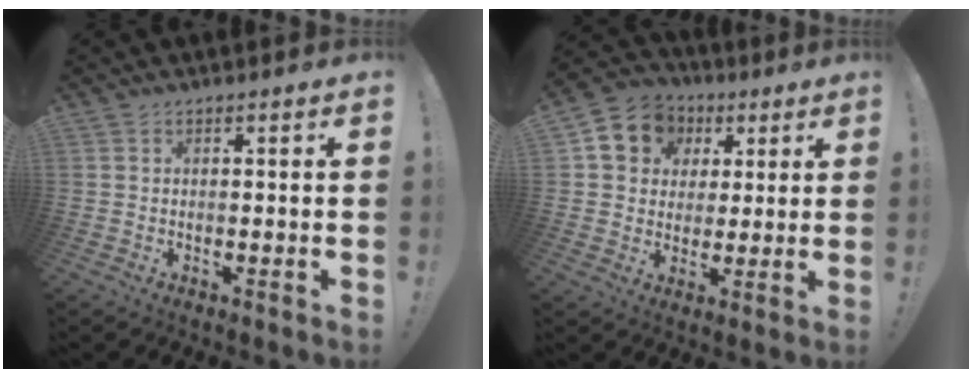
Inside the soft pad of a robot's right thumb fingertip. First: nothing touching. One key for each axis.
{"total": 11.2, "fx": 3.8, "fy": 9.6, "fz": 4.2, "tx": -0.054, "ty": -0.014, "tz": 0.078}